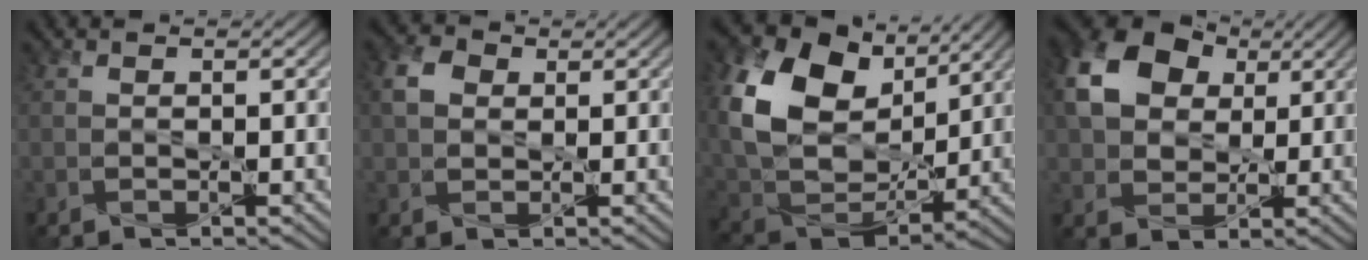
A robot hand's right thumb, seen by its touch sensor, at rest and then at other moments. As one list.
[{"total": 3.3, "force": [0.9, 2.5, 1.9], "torque": [-0.046, 0.006, 0.010]}, {"total": 16.0, "force": [5.6, 11.3, 9.8], "torque": [-0.241, 0.008, 0.122]}, {"total": 11.1, "force": [3.4, 8.1, 6.7], "torque": [-0.164, 0.018, 0.058]}]